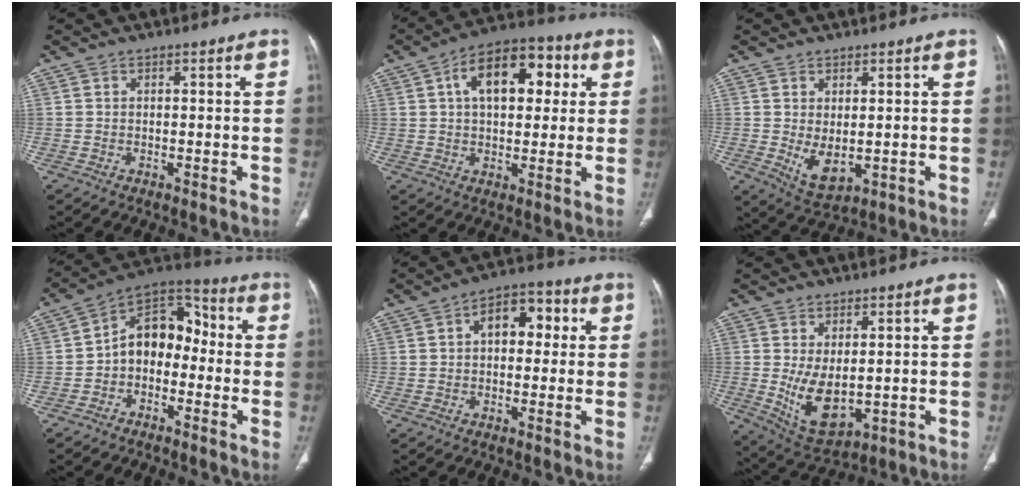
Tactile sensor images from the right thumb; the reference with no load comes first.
{"total": 14.6, "force": [4.1, 8.3, 11.3], "torque": [-0.147, 0.020, 0.058]}
{"total": 5.8, "force": [-0.3, 3.1, 5.0], "torque": [-0.081, -0.014, 0.015]}
{"total": 11.5, "force": [-1.8, 8.3, 7.8], "torque": [-0.088, 0.052, -0.050]}
{"total": 8.6, "force": [1.6, 5.4, 6.5], "torque": [-0.066, 0.024, 0.017]}
{"total": 9.3, "force": [-0.3, 4.9, 7.9], "torque": [-0.127, -0.019, 0.020]}